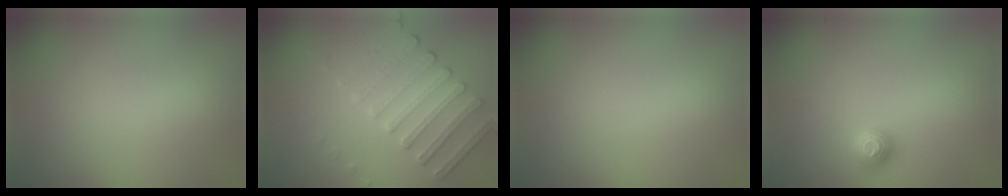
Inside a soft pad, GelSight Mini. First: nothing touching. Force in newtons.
{"total": 4.2, "press": 4.1, "slide": 1.2}
{"total": 0.0}
{"total": 1.1, "press": 1.1, "slide": 0.2}